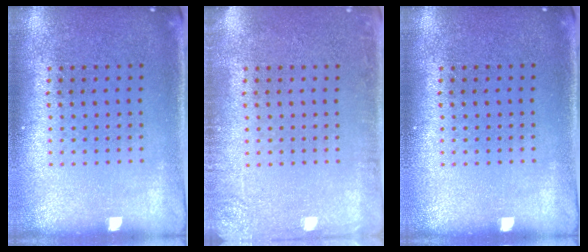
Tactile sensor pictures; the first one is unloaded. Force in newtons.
{"total": 2.0, "press": 2.0, "slide": 0.3}
{"total": 0.0}